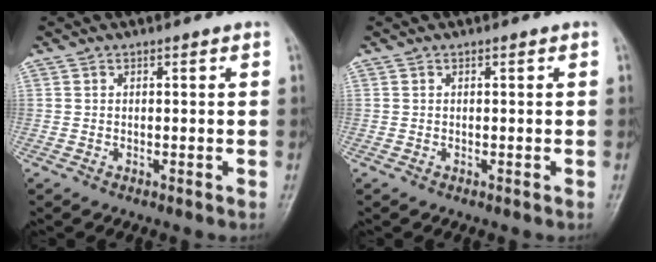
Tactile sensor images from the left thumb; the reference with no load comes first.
{"total": 0.0}